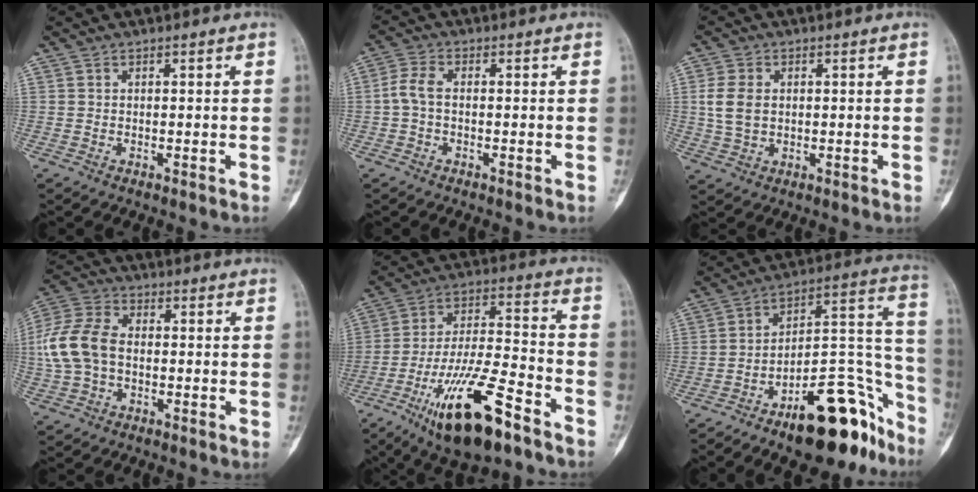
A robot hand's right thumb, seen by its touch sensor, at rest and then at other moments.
{"total": 3.7, "force": [-0.5, 1.9, 3.1], "torque": [-0.073, 0.009, -0.017]}
{"total": 6.0, "force": [0.7, 4.2, 4.2], "torque": [-0.089, 0.000, 0.018]}
{"total": 11.4, "force": [-0.4, 7.7, 8.4], "torque": [-0.183, 0.027, -0.016]}
{"total": 19.9, "force": [-11.6, 5.6, 15.2], "torque": [-0.293, 0.056, -0.202]}
{"total": 23.1, "force": [-14.6, 8.9, 15.5], "torque": [-0.133, 0.120, -0.218]}